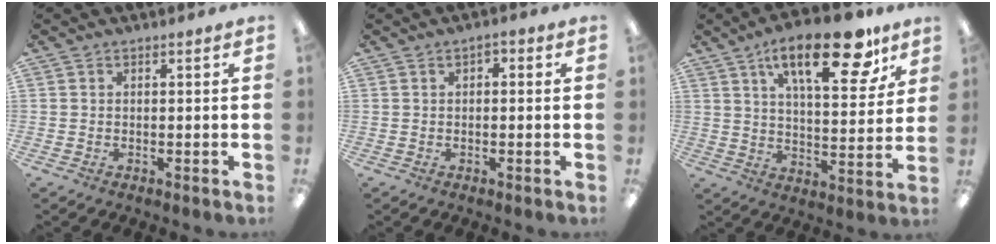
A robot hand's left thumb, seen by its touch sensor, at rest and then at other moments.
{"total": 1.4, "force": [-0.2, 0.9, 1.1], "torque": [-0.019, 0.006, -0.004]}
{"total": 21.5, "force": [12.3, 8.6, 15.4], "torque": [-0.218, -0.060, 0.191]}